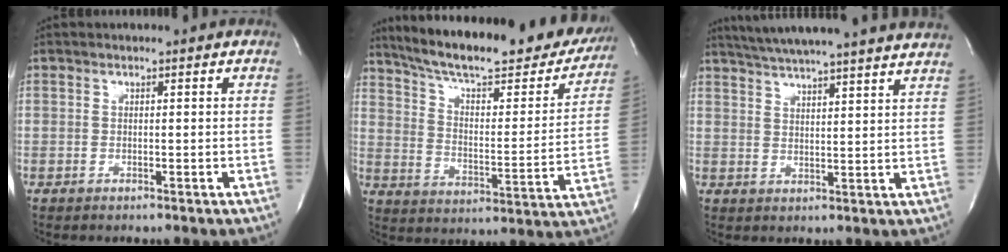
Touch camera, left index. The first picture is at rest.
{"total": 28.5, "force": [24.3, 6.0, 13.6], "torque": [-0.210, -0.037, 0.323]}
{"total": 21.5, "force": [19.6, 0.1, 8.9], "torque": [-0.151, -0.003, 0.259]}